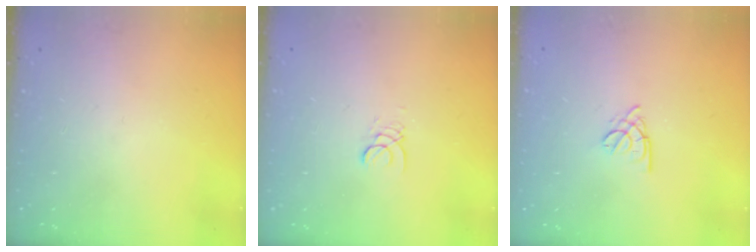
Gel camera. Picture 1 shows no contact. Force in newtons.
{"total": 1.3, "press": 1.3, "slide": 0.1}
{"total": 1.6, "press": 1.5, "slide": 0.5}